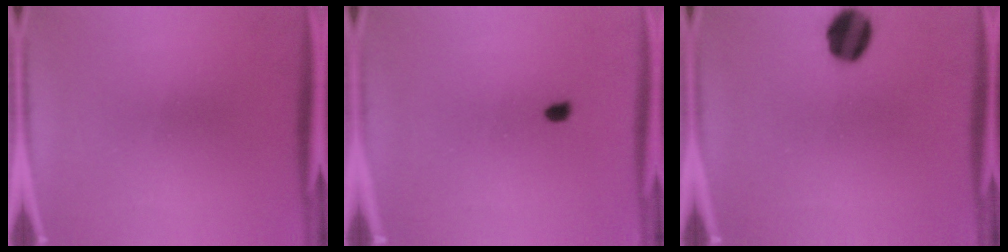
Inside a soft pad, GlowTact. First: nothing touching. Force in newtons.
{"total": 0.8}
{"total": 10.0}